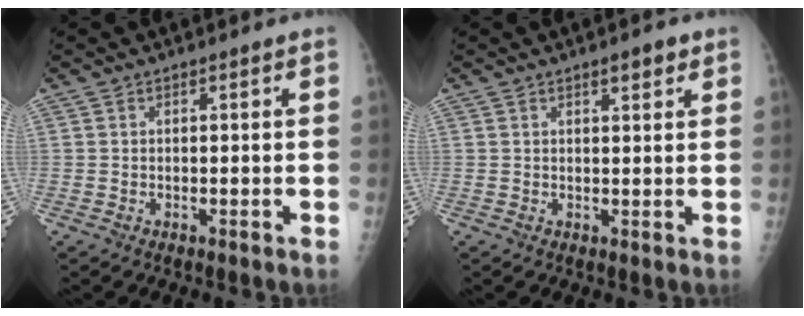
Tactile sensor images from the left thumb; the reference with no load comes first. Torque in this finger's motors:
{"motor_torque": [0.13, -0.21, 0.39, 0.09, 0.05]}